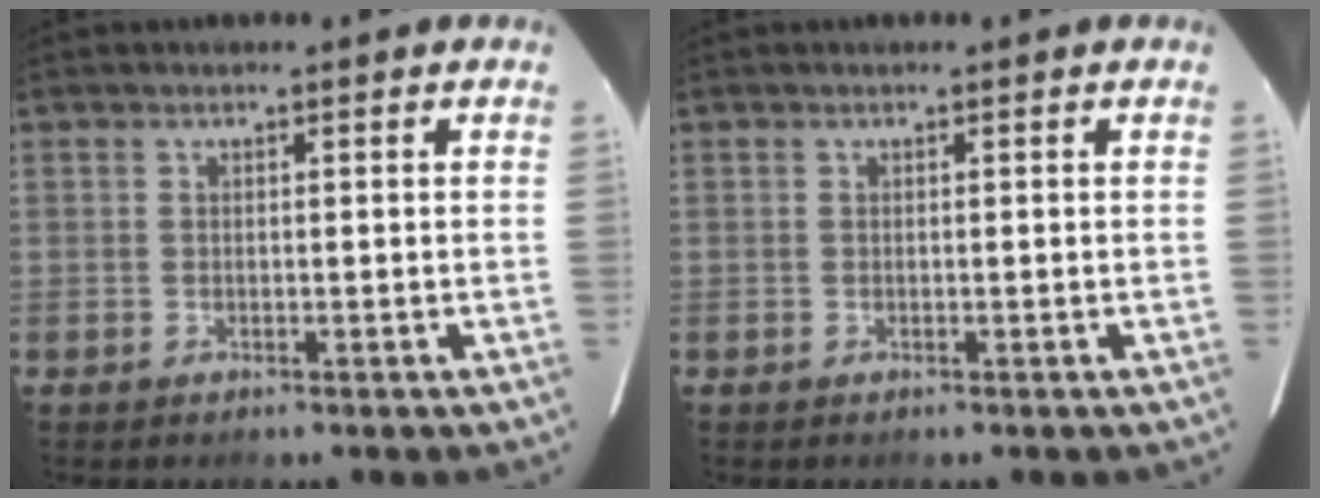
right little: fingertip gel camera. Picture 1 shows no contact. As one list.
[{"total": 0.0}]